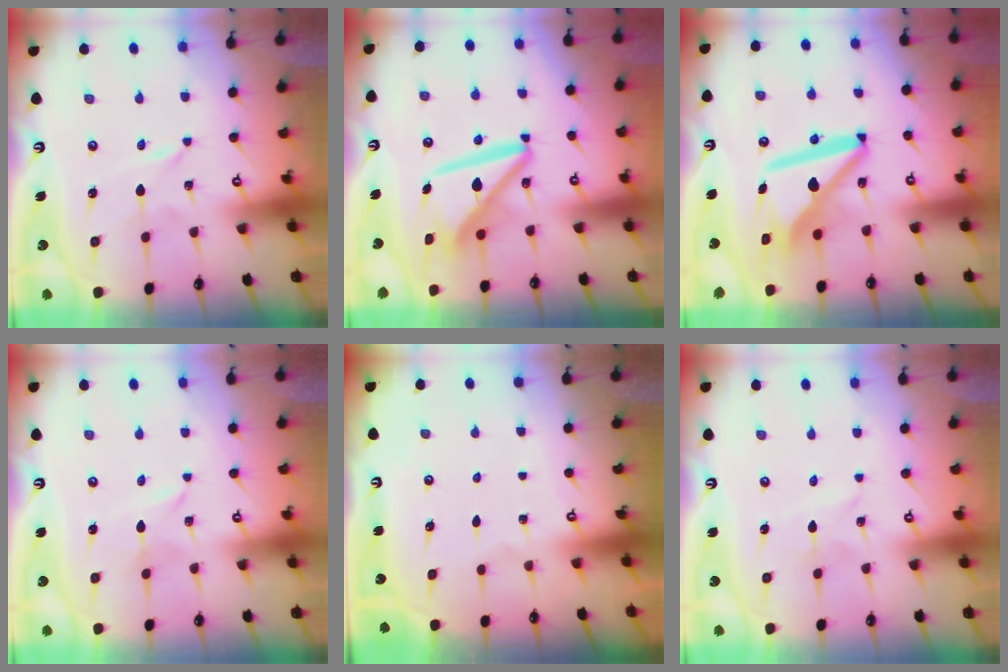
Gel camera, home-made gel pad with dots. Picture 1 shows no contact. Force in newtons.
{"total": 12.7, "press": 12.6, "slide": 1.4}
{"total": 13.9, "press": 13.9, "slide": 1.5}
{"total": 1.1, "press": 1.1, "slide": 0.1}
{"total": 0.0}
{"total": 1.9, "press": 1.9, "slide": 0.1}